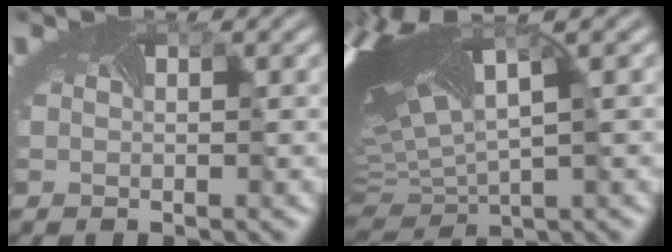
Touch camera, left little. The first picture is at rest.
{"total": 11.8, "force": [2.9, 5.4, 10.2], "torque": [-0.268, -0.001, 0.079]}